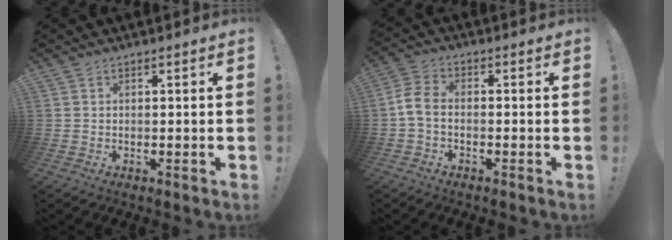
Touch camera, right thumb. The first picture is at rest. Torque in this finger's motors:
{"motor_torque": [0.38, 0.56, 0.36, -0.37, 0.17]}